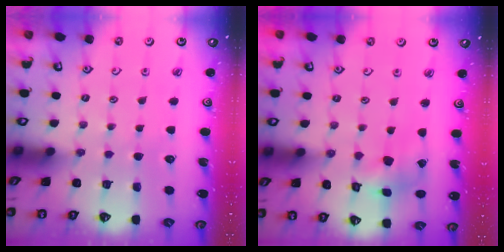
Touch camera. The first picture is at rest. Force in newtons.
{"total": 5.9, "press": 5.9, "slide": 0.5}